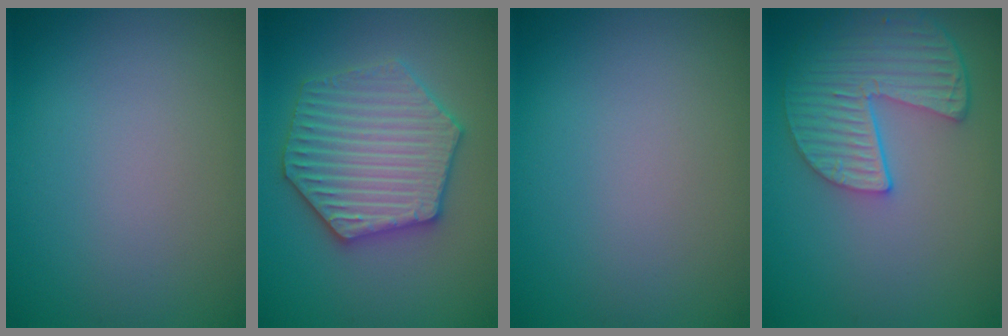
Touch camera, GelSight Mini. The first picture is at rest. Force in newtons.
{"total": 6.3, "press": 6.2, "slide": 1.2}
{"total": 0.0}
{"total": 5.4, "press": 4.3, "slide": 3.2}